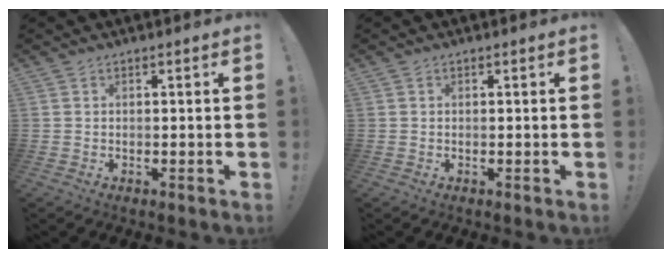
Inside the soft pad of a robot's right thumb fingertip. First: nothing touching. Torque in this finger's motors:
{"motor_torque": [-0.01, 0.08, -0.10, 0.12, 0.11]}